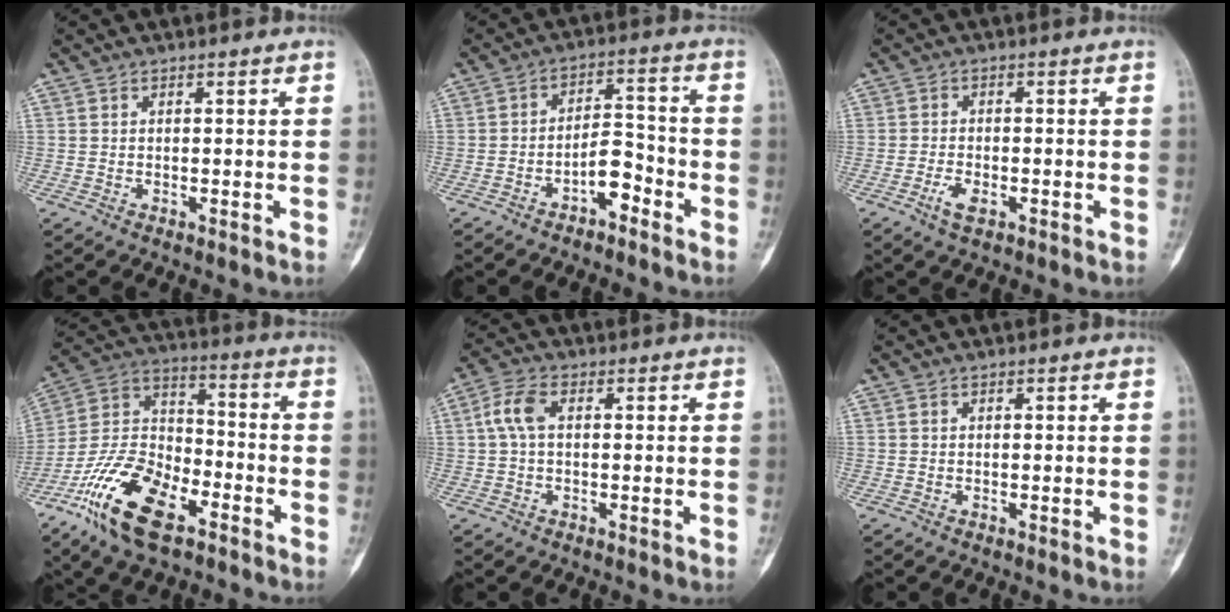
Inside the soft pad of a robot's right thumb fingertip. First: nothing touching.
{"total": 6.1, "force": [-3.5, 2.9, 4.1], "torque": [-0.049, 0.041, -0.061]}
{"total": 3.1, "force": [-1.6, 1.5, 2.2], "torque": [-0.045, 0.005, -0.030]}
{"total": 18.5, "force": [-10.5, 8.6, 12.5], "torque": [-0.233, 0.057, -0.202]}
{"total": 5.0, "force": [0.6, 2.7, 4.1], "torque": [-0.095, 0.015, 0.008]}
{"total": 0.0}